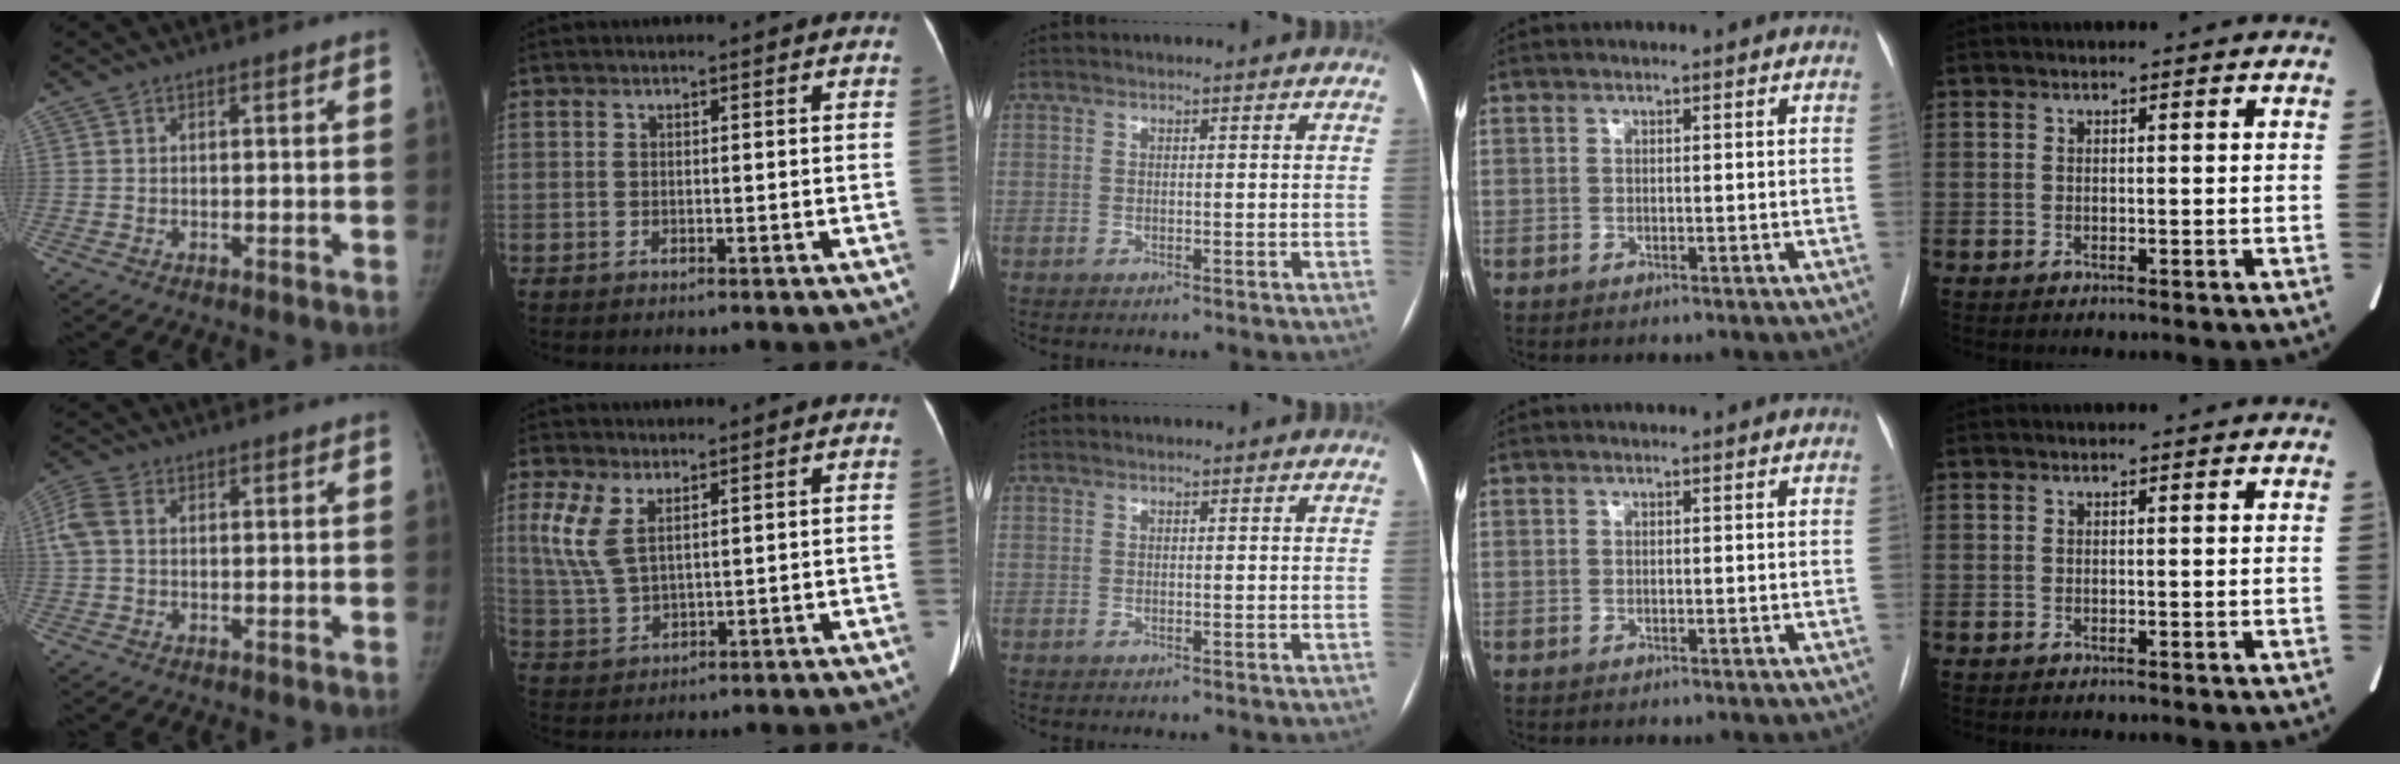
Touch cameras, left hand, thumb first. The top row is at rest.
{"thumb": {"total": 4.6, "force": [0.9, 3.1, 3.3], "torque": [-0.096, 0.017, 0.016]}, "index": {"total": 5.8, "force": [2.5, 2.5, 4.6], "torque": [-0.127, 0.006, 0.065]}}